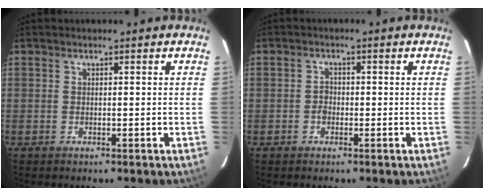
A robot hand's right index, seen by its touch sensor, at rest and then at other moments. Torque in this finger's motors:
{"motor_torque": [0.25, 0.12, 0.15, 0.03]}